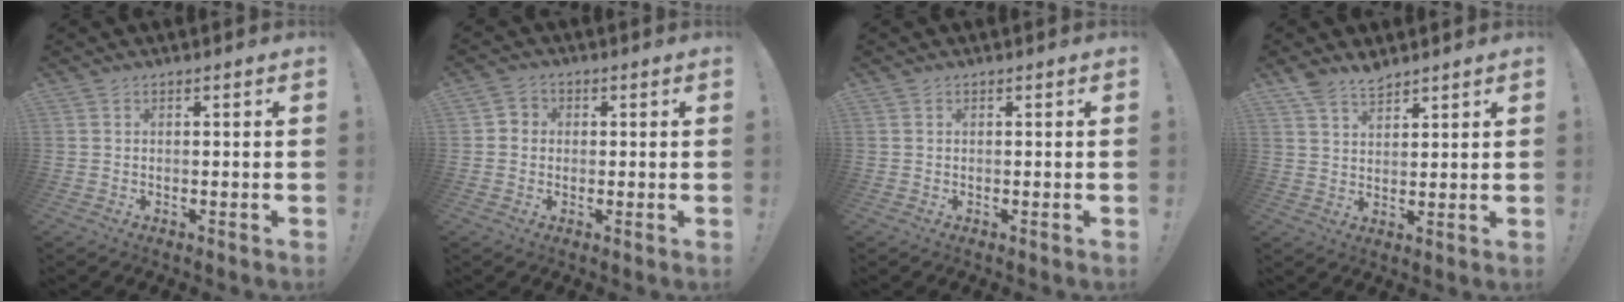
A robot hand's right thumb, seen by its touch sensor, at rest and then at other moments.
{"total": 3.3, "force": [-0.5, 3.1, 1.1], "torque": [-0.016, 0.009, -0.009]}
{"total": 0.0}
{"total": 5.7, "force": [4.8, 2.4, 2.0], "torque": [-0.034, -0.026, 0.090]}